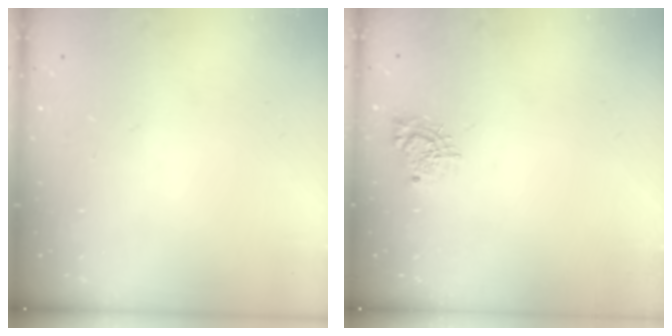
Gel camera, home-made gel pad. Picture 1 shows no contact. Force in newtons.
{"total": 6.7, "press": 6.7, "slide": 0.1}